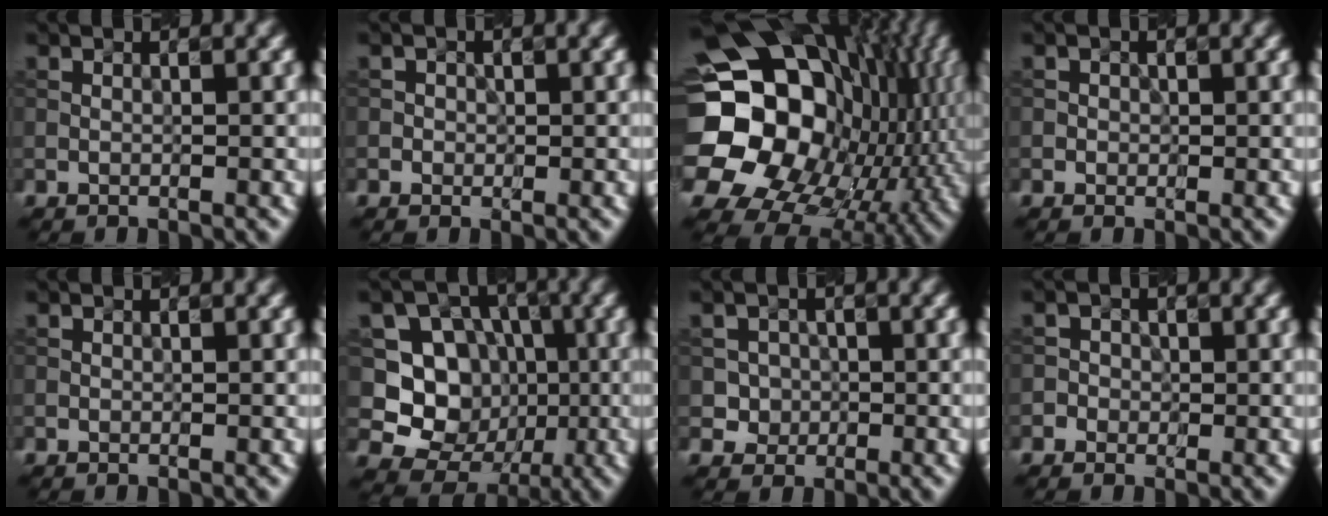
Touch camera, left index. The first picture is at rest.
{"total": 1.2, "force": [0.1, 1.2, 0.3], "torque": [0.004, -0.005, 0.003]}
{"total": 21.6, "force": [1.1, 17.4, 12.8], "torque": [-0.261, -0.018, 0.017]}
{"total": 0.9, "force": [0.0, 0.9, 0.2], "torque": [0.001, -0.004, -0.004]}
{"total": 0.0}
{"total": 9.4, "force": [-0.7, 8.7, 3.4], "torque": [-0.070, 0.005, -0.034]}
{"total": 2.4, "force": [-0.3, 2.3, 0.4], "torque": [0.003, -0.002, -0.002]}
{"total": 2.1, "force": [-0.5, 2.0, 0.4], "torque": [0.013, 0.006, -0.018]}